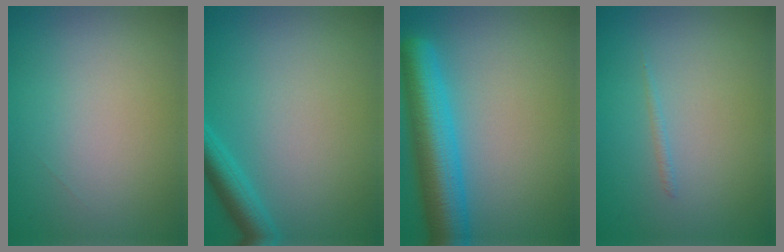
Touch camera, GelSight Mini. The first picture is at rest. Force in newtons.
{"total": 2.8, "press": 2.8, "slide": 0.2}
{"total": 7.6, "press": 7.6, "slide": 0.3}
{"total": 0.5, "press": 0.5, "slide": 0.1}